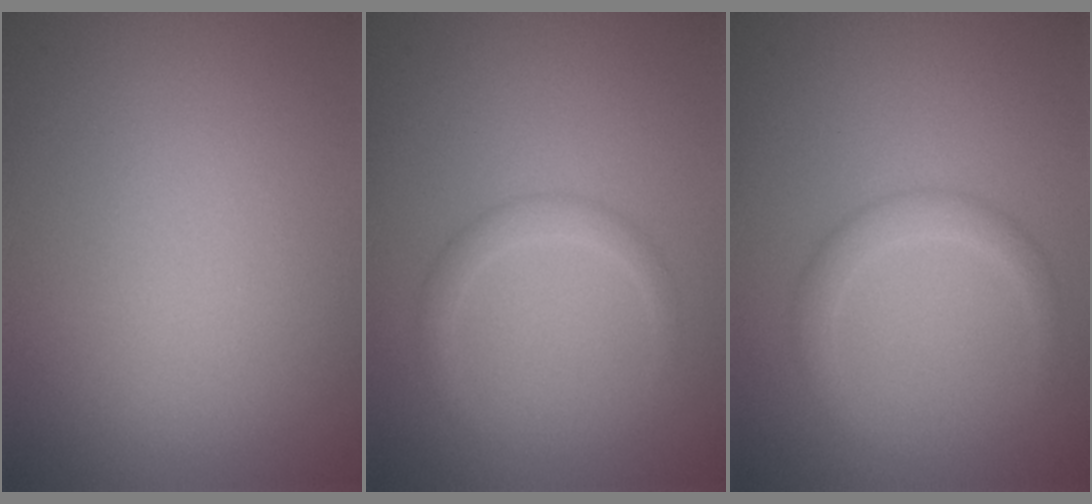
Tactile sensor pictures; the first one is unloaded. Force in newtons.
{"total": 1.4, "press": 1.4, "slide": 0.1}
{"total": 1.9, "press": 1.9, "slide": 0.0}